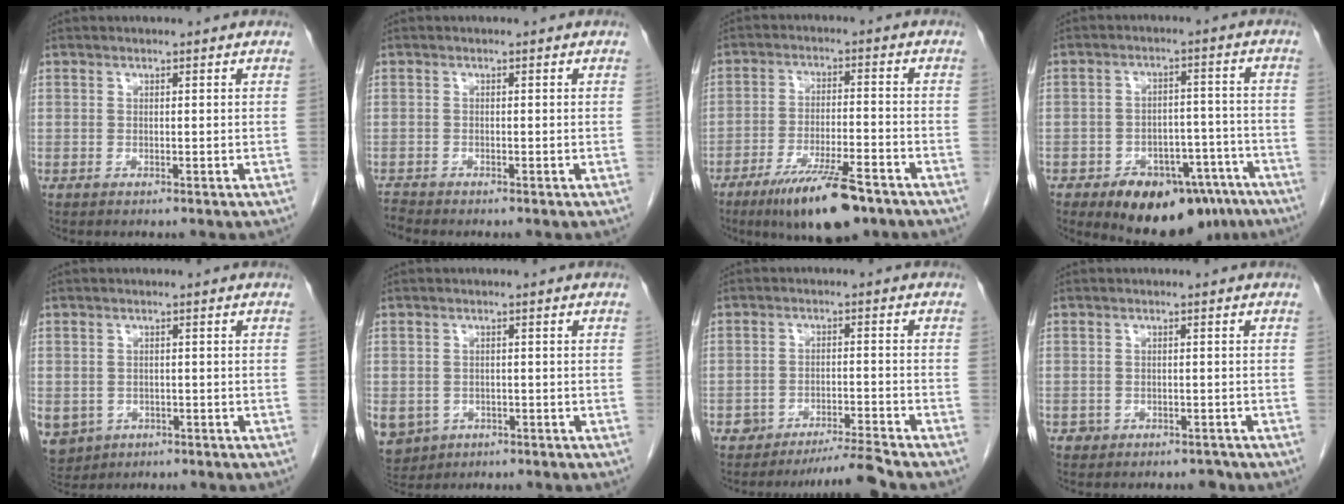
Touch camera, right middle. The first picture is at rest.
{"total": 1.3, "force": [-1.2, -0.1, -0.2], "torque": [0.003, -0.009, -0.024]}
{"total": 11.9, "force": [-8.1, 2.4, 8.3], "torque": [-0.142, -0.018, -0.133]}
{"total": 14.9, "force": [-10.5, 7.7, 7.3], "torque": [-0.085, 0.027, -0.147]}
{"total": 8.9, "force": [-3.6, 7.7, 2.8], "torque": [-0.084, 0.002, -0.045]}
{"total": 9.8, "force": [-4.0, 8.3, 3.2], "torque": [-0.096, 0.001, -0.051]}
{"total": 4.3, "force": [-4.0, -0.9, 1.2], "torque": [-0.019, -0.010, -0.068]}
{"total": 1.9, "force": [-1.4, 1.2, 0.0], "torque": [0.002, 0.007, -0.020]}